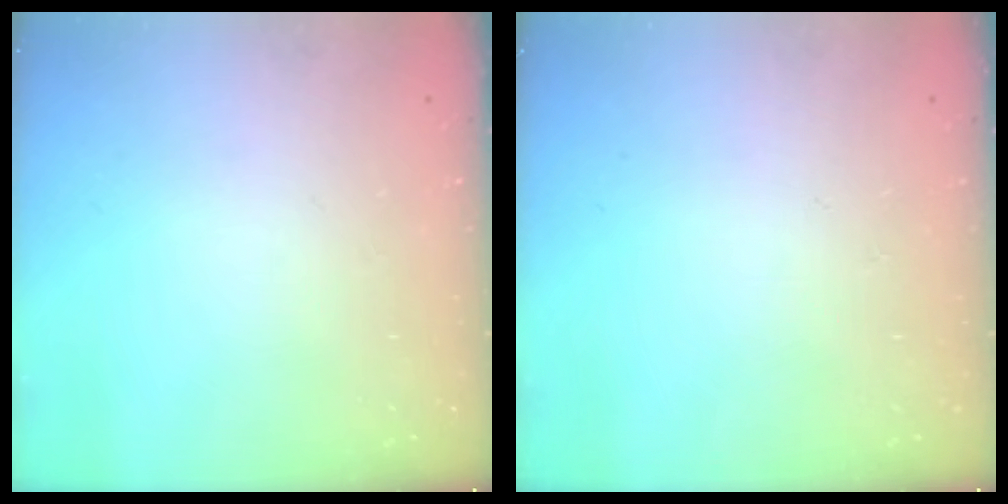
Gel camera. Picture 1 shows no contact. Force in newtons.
{"total": 0.0}